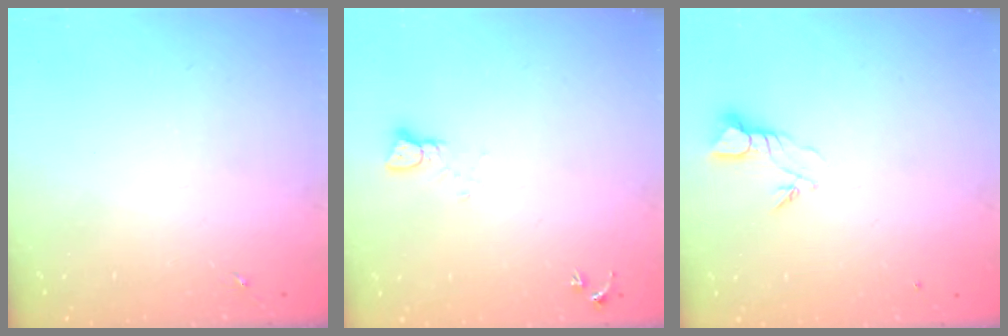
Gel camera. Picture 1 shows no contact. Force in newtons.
{"total": 2.4, "press": 2.4, "slide": 0.2}
{"total": 3.9, "press": 3.9, "slide": 0.3}